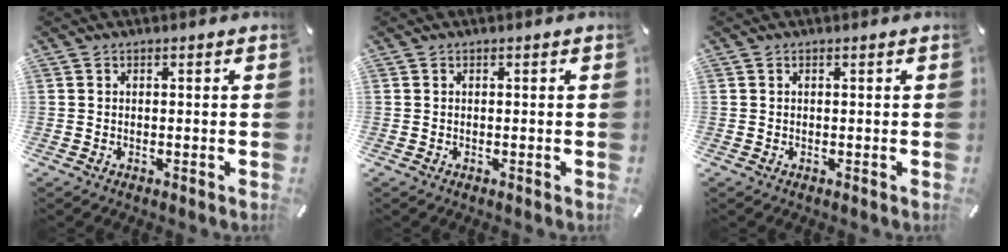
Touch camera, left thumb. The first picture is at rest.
{"total": 0.0}
{"total": 0.0}